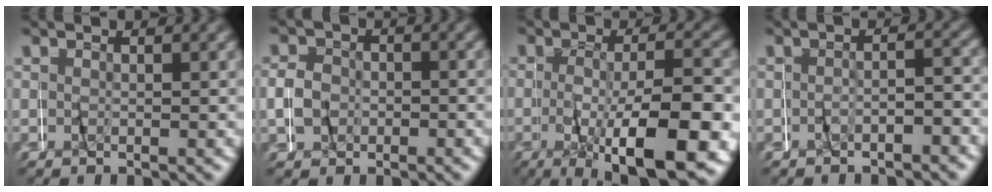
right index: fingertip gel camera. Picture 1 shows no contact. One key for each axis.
{"total": 2.7, "fx": -0.7, "fy": 2.6, "fz": 0.3, "tx": -0.010, "ty": 0.003, "tz": -0.016}
{"total": 9.4, "fx": -3.7, "fy": 3.1, "fz": 8.0, "tx": -0.119, "ty": -0.010, "tz": -0.051}
{"total": 2.0, "fx": -2.0, "fy": 0.5, "fz": 0.1, "tx": 0.006, "ty": 0.014, "tz": -0.043}